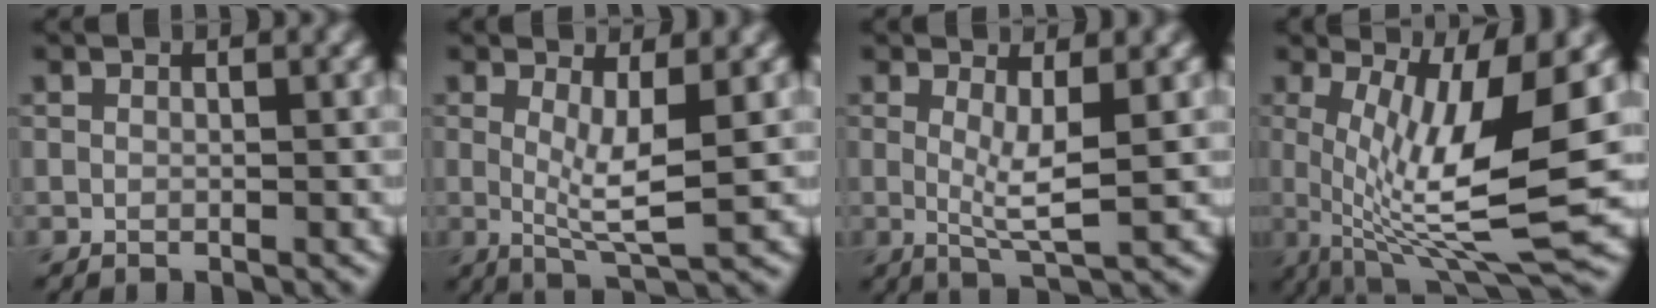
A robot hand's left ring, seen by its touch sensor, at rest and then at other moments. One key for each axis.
{"total": 3.9, "fx": 0.3, "fy": 0.7, "fz": 3.8, "tx": -0.072, "ty": -0.015, "tz": 0.011}
{"total": 3.2, "fx": 0.2, "fy": 0.5, "fz": 3.1, "tx": -0.062, "ty": -0.016, "tz": 0.009}
{"total": 10.7, "fx": -0.1, "fy": 2.7, "fz": 10.3, "tx": -0.180, "ty": -0.017, "tz": 0.004}